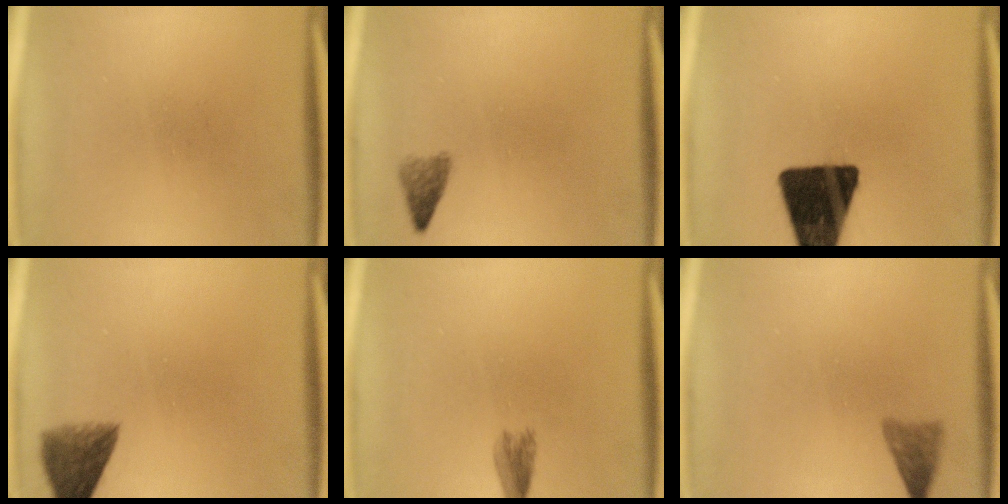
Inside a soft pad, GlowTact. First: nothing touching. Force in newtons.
{"total": 1.9}
{"total": 17.9}
{"total": 5.7}
{"total": 2.3}
{"total": 2.4}